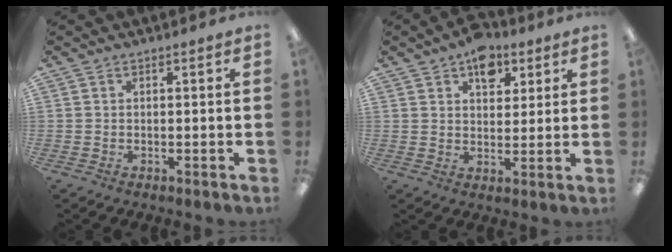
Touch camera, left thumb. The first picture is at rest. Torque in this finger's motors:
{"motor_torque": [0.81, 0.63, 0.72, -0.22, 0.04]}